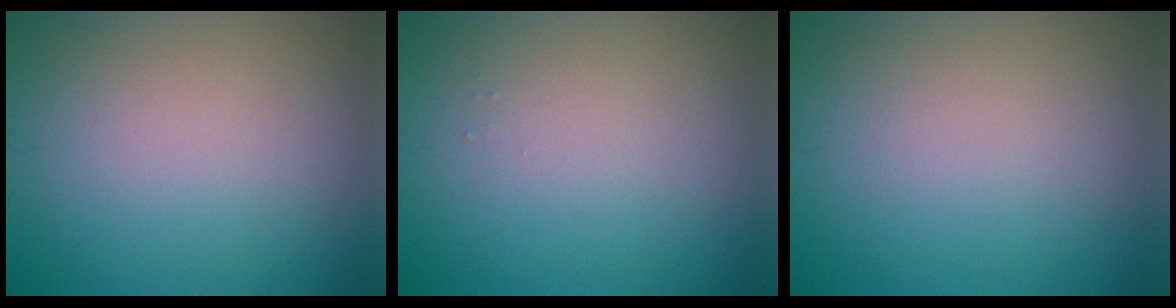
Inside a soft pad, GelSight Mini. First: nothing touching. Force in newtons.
{"total": 0.0}
{"total": 0.0}